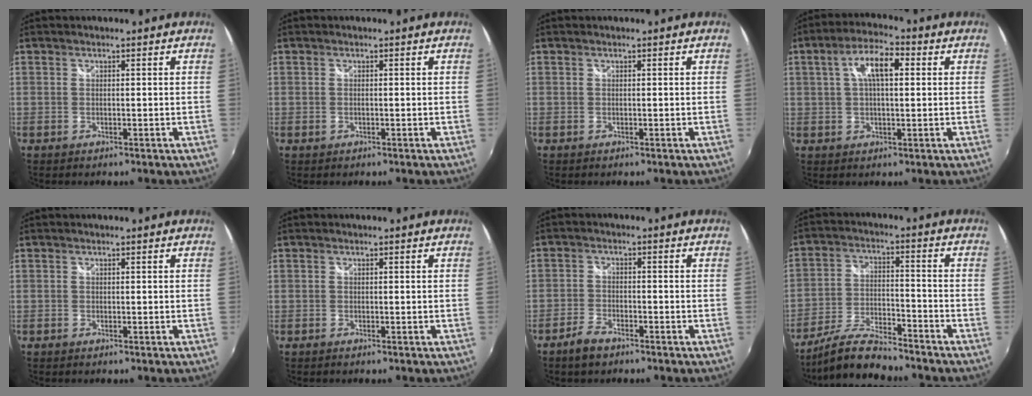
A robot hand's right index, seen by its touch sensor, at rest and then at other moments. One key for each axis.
{"total": 0.5, "fx": -0.1, "fy": 0.3, "fz": 0.4, "tx": -0.012, "ty": -0.002, "tz": -0.003}
{"total": 0.0}
{"total": 7.9, "fx": 2.0, "fy": 3.1, "fz": 7.0, "tx": -0.129, "ty": 0.020, "tz": 0.032}
{"total": 0.0}
{"total": 0.0}
{"total": 4.1, "fx": -3.2, "fy": 1.7, "fz": 1.9, "tx": -0.054, "ty": 0.002, "tz": -0.059}
{"total": 10.9, "fx": -9.6, "fy": 2.1, "fz": 4.6, "tx": -0.104, "ty": -0.004, "tz": -0.177}